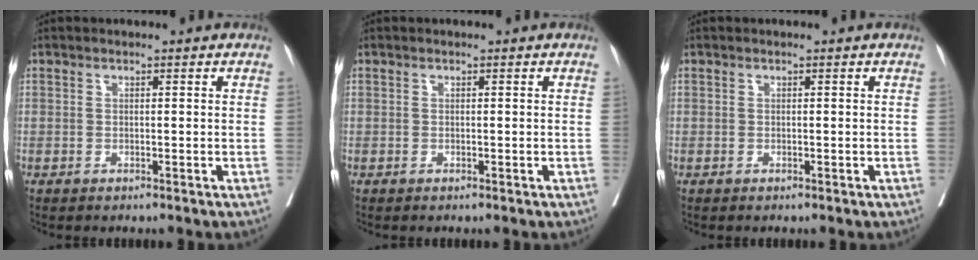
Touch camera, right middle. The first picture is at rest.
{"total": 0.0}
{"total": 0.0}